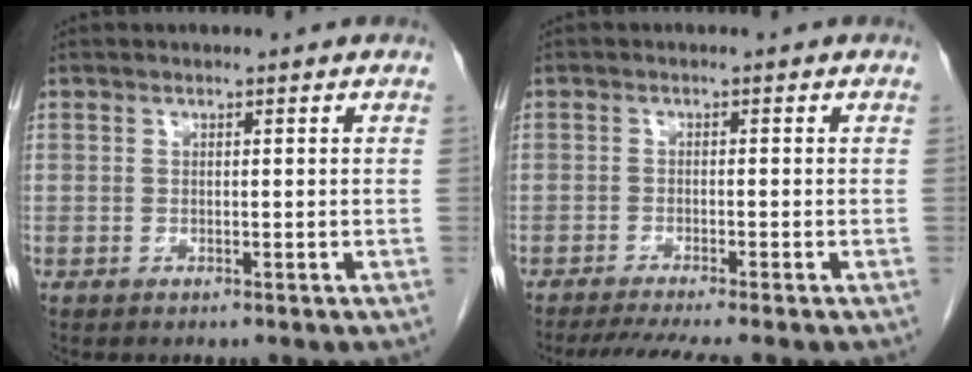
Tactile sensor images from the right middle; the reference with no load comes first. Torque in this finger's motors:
{"motor_torque": [0.45, -0.35, 0.06, 0.03]}